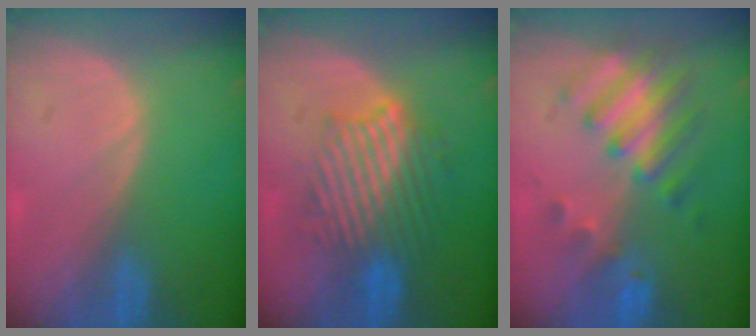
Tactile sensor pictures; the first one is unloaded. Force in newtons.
{"total": 8.9, "press": 8.8, "slide": 1.7}
{"total": 8.3, "press": 7.3, "slide": 4.1}